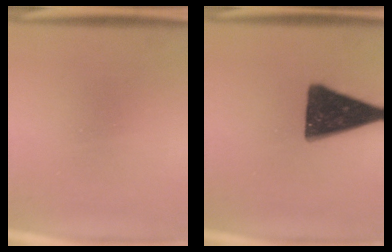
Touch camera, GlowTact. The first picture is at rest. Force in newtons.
{"total": 16.4}